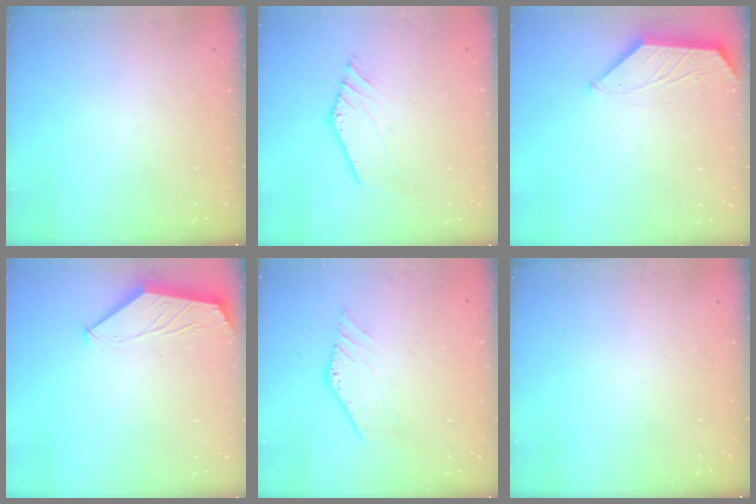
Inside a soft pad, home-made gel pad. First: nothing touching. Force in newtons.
{"total": 5.4, "press": 5.4, "slide": 0.9}
{"total": 1.3, "press": 1.3, "slide": 0.3}
{"total": 1.5, "press": 1.5, "slide": 0.4}
{"total": 0.0}
{"total": 0.0}